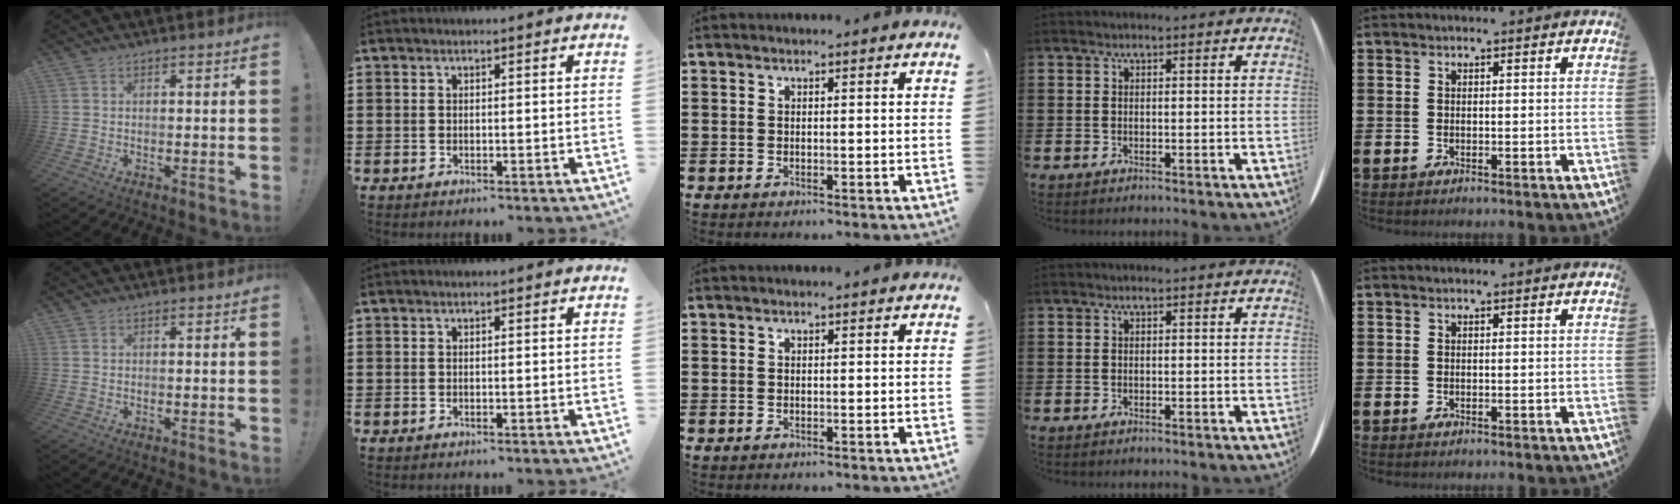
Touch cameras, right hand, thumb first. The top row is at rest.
{}